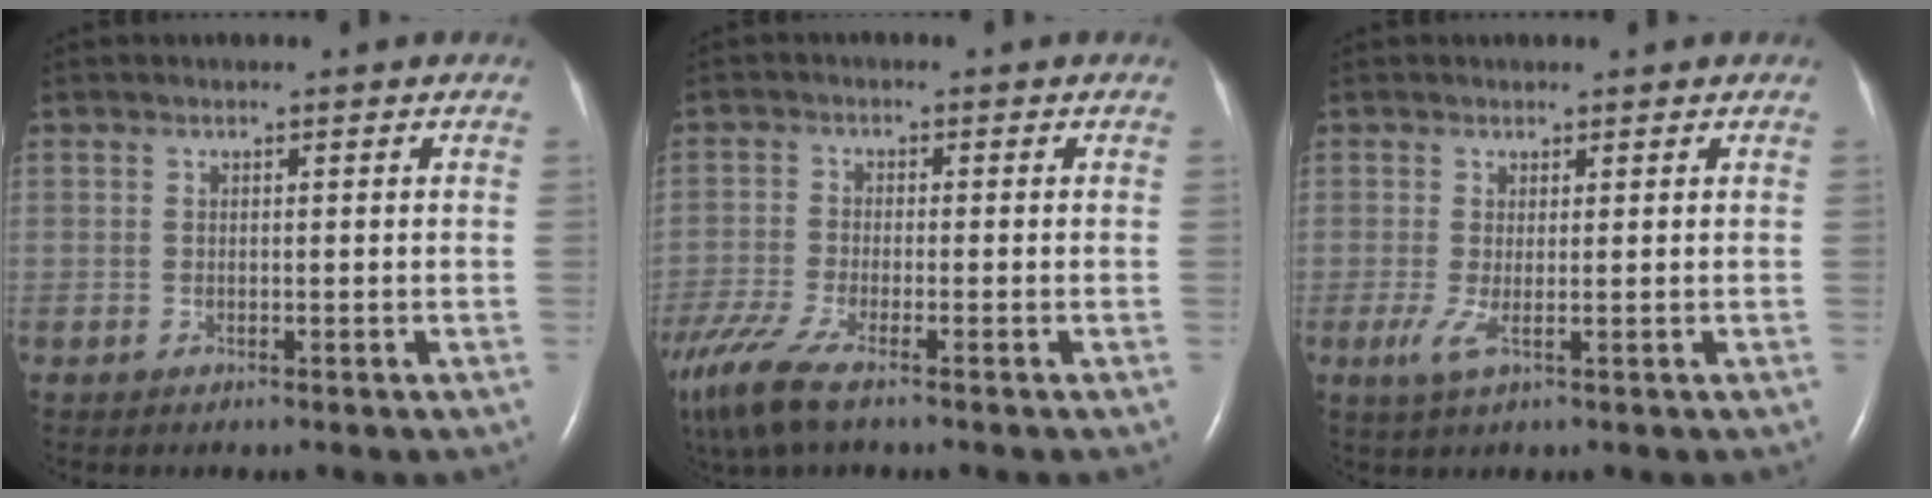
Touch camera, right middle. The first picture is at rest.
{"total": 8.9, "force": [-6.4, 1.6, 6.1], "torque": [-0.133, -0.022, -0.122]}
{"total": 2.3, "force": [-0.3, 0.2, 2.3], "torque": [-0.058, -0.009, -0.003]}